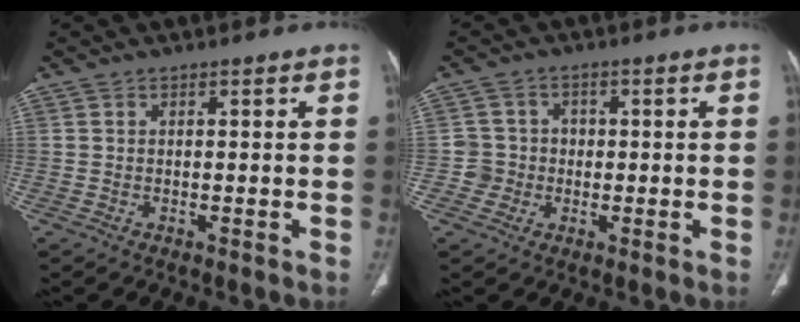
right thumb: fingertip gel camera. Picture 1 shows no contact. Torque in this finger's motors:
{"motor_torque": [-0.11, 0.26, -0.04, 0.46, -0.04]}